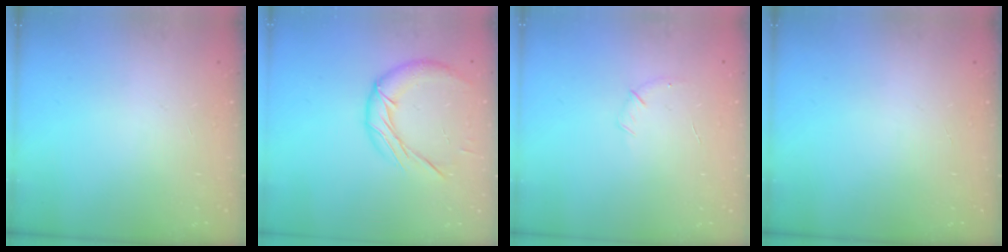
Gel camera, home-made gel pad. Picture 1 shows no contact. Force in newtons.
{"total": 13.1, "press": 13.0, "slide": 1.0}
{"total": 5.1, "press": 4.9, "slide": 1.4}
{"total": 0.0}